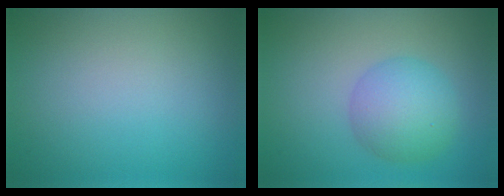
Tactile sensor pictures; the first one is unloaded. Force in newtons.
{"total": 4.8, "press": 4.8, "slide": 0.2}